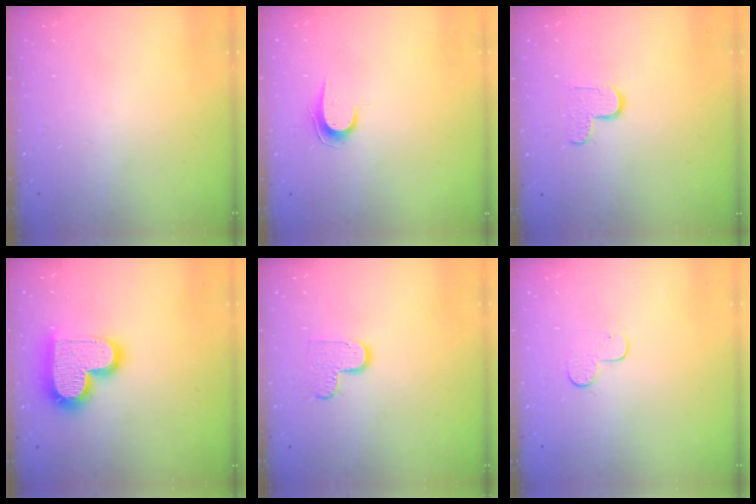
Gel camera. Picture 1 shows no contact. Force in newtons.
{"total": 6.7, "press": 6.7, "slide": 0.7}
{"total": 5.5, "press": 5.5, "slide": 0.5}
{"total": 19.5, "press": 19.5, "slide": 1.5}
{"total": 6.3, "press": 6.3, "slide": 0.4}
{"total": 5.9, "press": 5.9, "slide": 0.4}